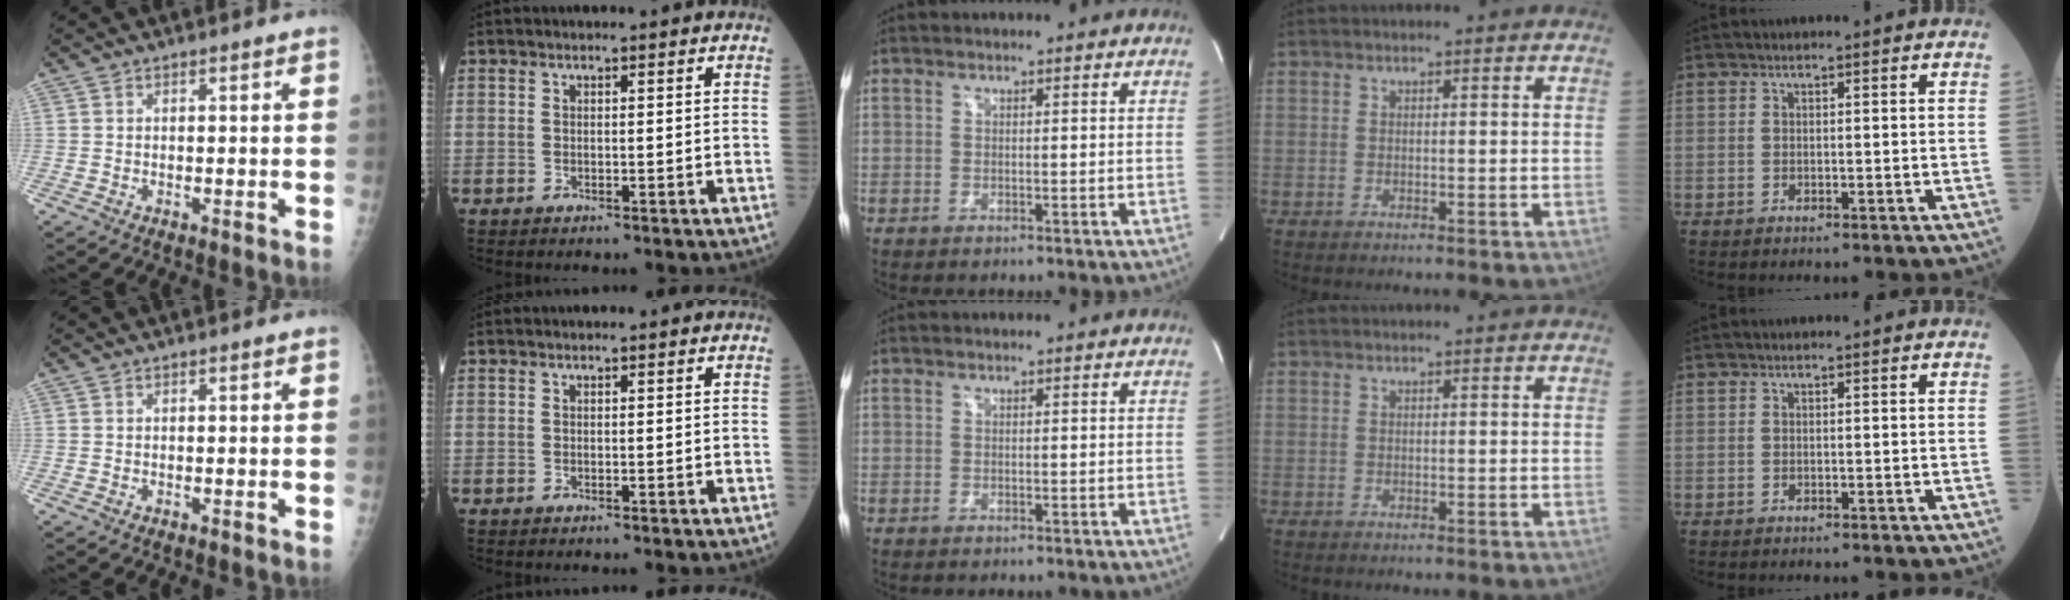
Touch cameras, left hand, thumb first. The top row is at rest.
{}